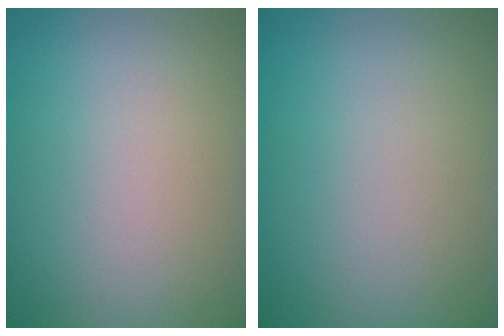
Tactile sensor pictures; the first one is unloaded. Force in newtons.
{"total": 0.0}